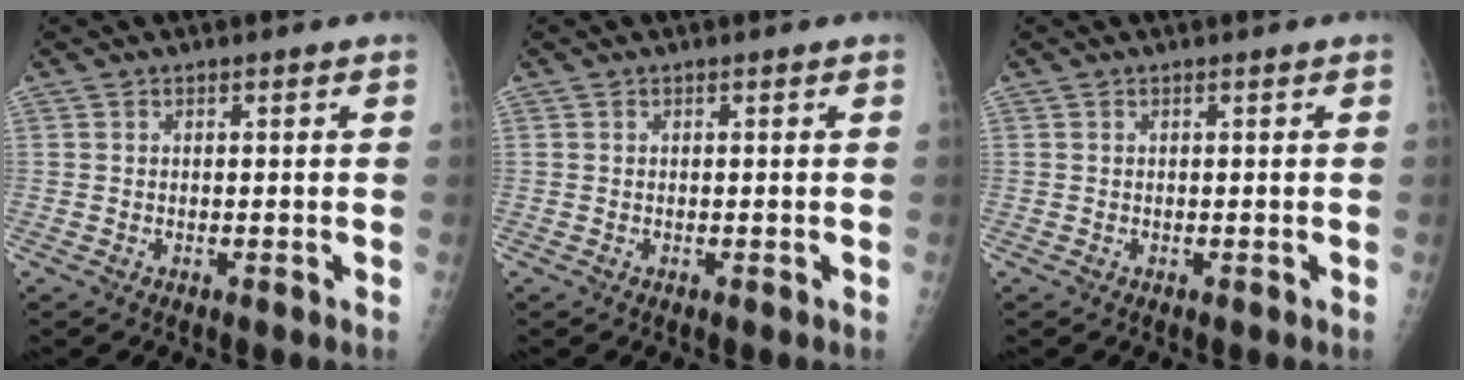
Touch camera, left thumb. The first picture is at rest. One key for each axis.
{"total": 0.0}
{"total": 0.0}